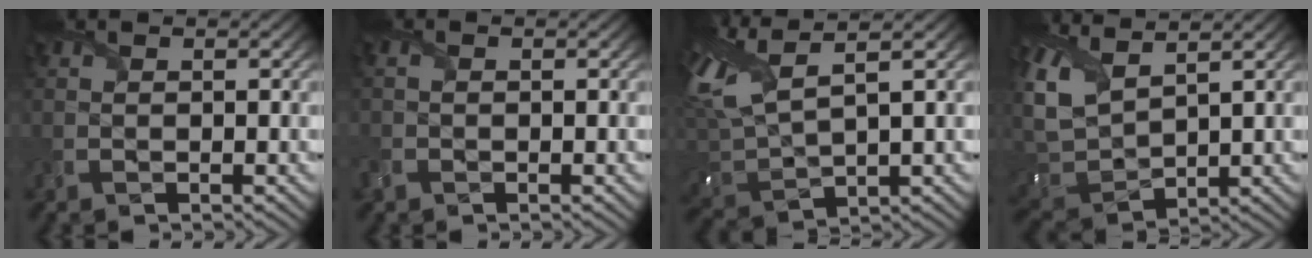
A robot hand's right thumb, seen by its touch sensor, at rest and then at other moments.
{"total": 1.5, "force": [-0.8, 1.1, 0.7], "torque": [-0.026, -0.004, -0.023]}
{"total": 9.8, "force": [4.0, 3.4, 8.3], "torque": [-0.222, 0.020, 0.077]}
{"total": 7.7, "force": [3.8, 3.7, 5.6], "torque": [-0.165, 0.007, 0.072]}